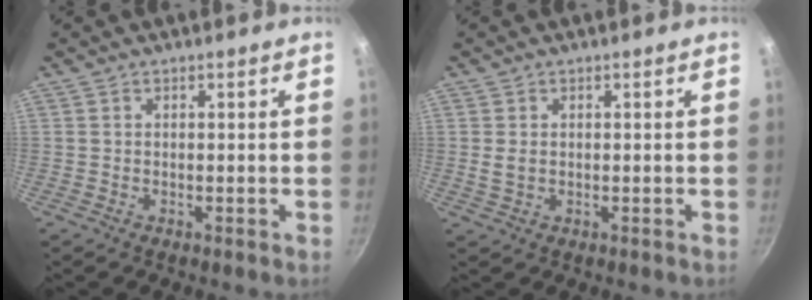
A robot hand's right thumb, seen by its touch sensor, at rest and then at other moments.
{"total": 2.3, "force": [0.1, 1.7, 1.6], "torque": [-0.031, -0.005, 0.004]}